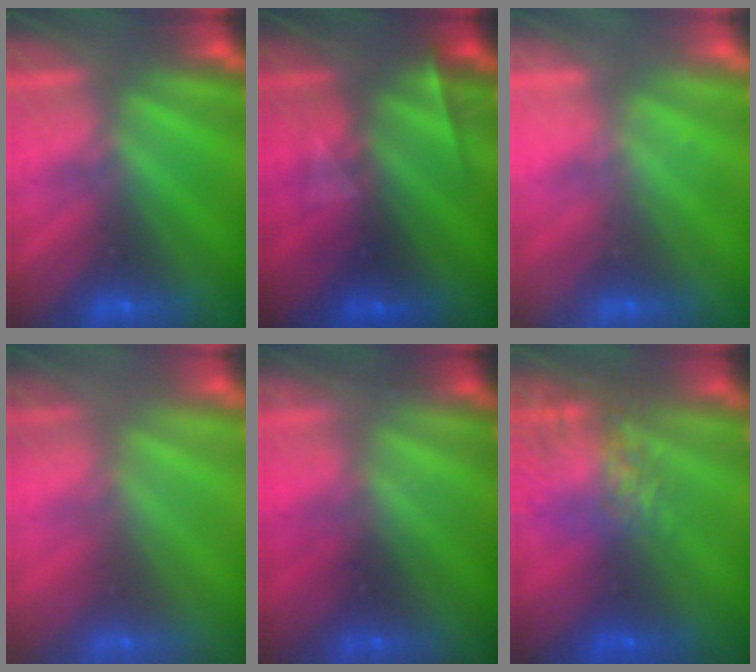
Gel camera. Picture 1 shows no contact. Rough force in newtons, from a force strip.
{"total": 2.3}
{"total": 2.3}
{"total": 2.7}
{"total": 2.3}
{"total": 5.7}